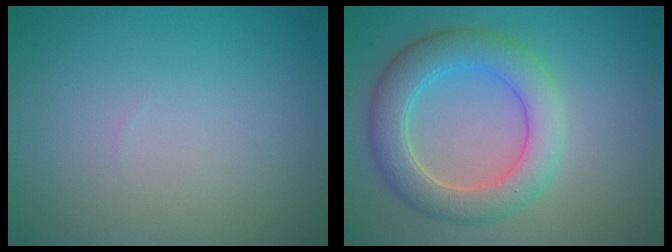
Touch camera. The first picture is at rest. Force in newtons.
{"total": 5.6, "press": 5.6, "slide": 0.4}